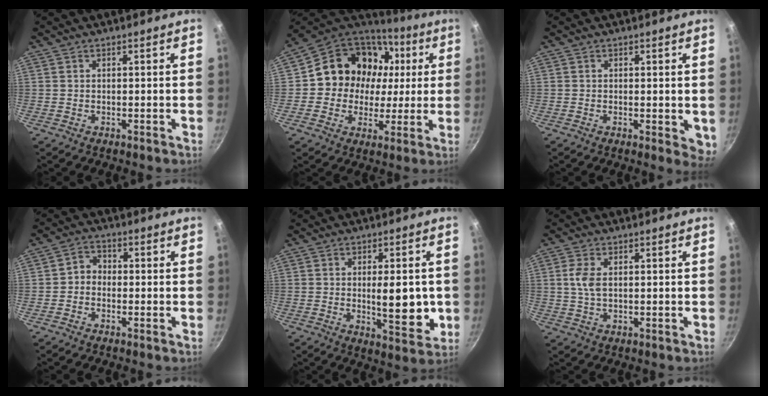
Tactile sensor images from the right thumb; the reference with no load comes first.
{"total": 18.3, "force": [3.5, 15.8, 8.7], "torque": [-0.125, 0.020, 0.054]}
{"total": 4.0, "force": [-0.3, 1.6, 3.6], "torque": [-0.043, -0.012, -0.005]}
{"total": 3.2, "force": [-0.9, 2.7, 1.5], "torque": [-0.010, 0.017, -0.026]}
{"total": 10.3, "force": [-0.6, 4.1, 9.4], "torque": [-0.113, -0.019, -0.004]}
{"total": 4.1, "force": [0.7, 2.2, 3.4], "torque": [-0.073, 0.003, 0.013]}